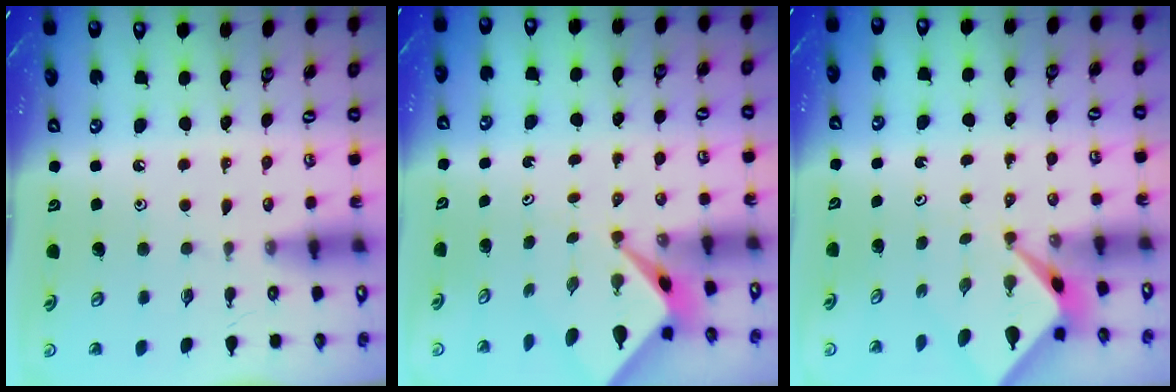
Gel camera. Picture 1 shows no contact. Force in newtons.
{"total": 2.6, "press": 2.6, "slide": 0.2}
{"total": 2.5, "press": 2.5, "slide": 0.2}